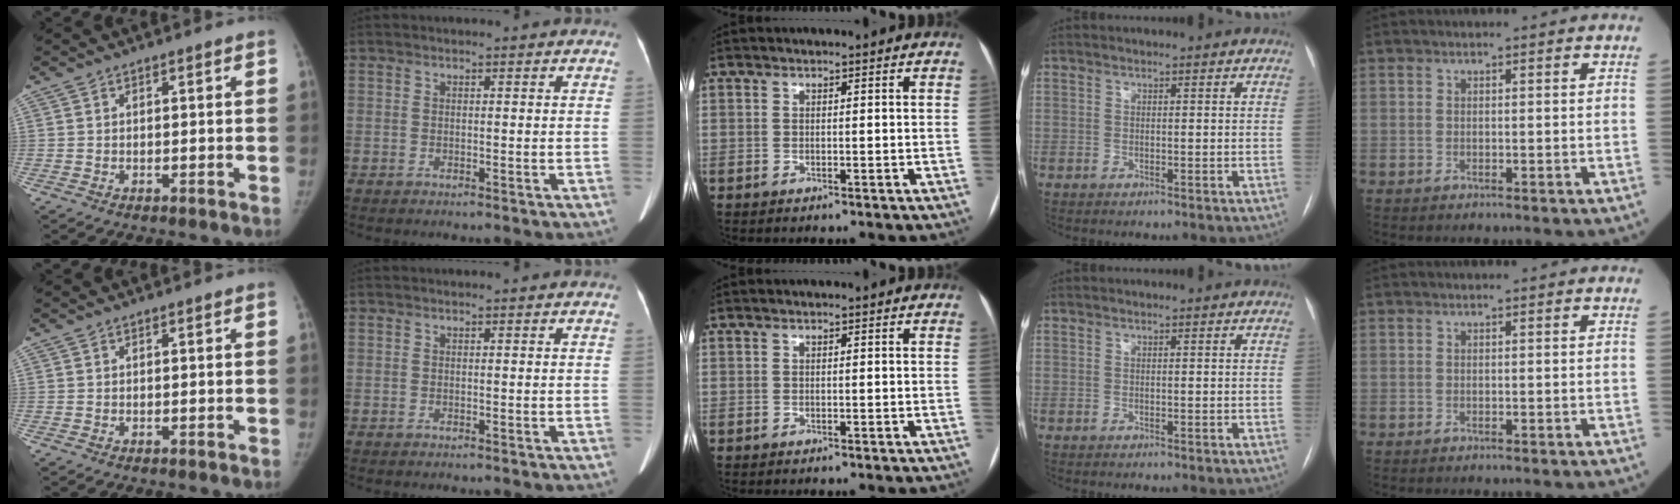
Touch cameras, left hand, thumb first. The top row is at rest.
{}